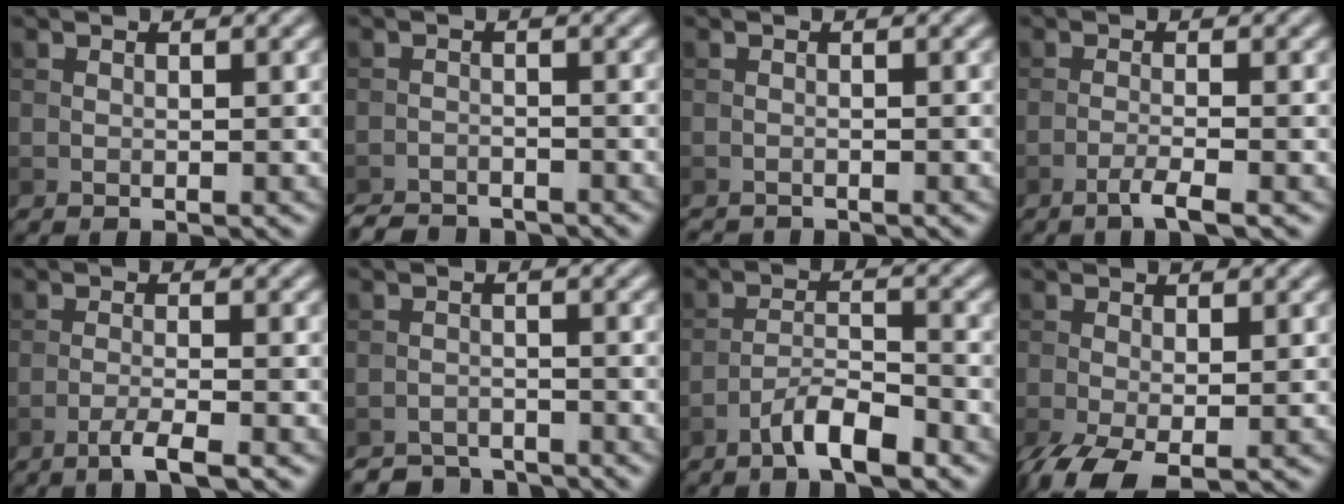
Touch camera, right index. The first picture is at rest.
{"total": 3.5, "force": [-3.3, 0.8, 0.6], "torque": [-0.008, -0.007, -0.062]}
{"total": 1.6, "force": [-1.6, 0.1, 0.1], "torque": [0.004, -0.008, -0.026]}
{"total": 2.2, "force": [-1.3, 0.3, 1.8], "torque": [-0.026, 0.006, -0.035]}
{"total": 2.7, "force": [-1.6, 0.4, 2.1], "torque": [-0.034, 0.004, -0.039]}
{"total": 3.2, "force": [-3.1, 0.7, 0.1], "torque": [0.006, 0.002, -0.057]}
{"total": 4.2, "force": [-2.9, 0.9, 2.9], "torque": [-0.052, 0.010, -0.058]}
{"total": 5.5, "force": [-2.7, 2.3, 4.2], "torque": [-0.098, -0.018, -0.049]}